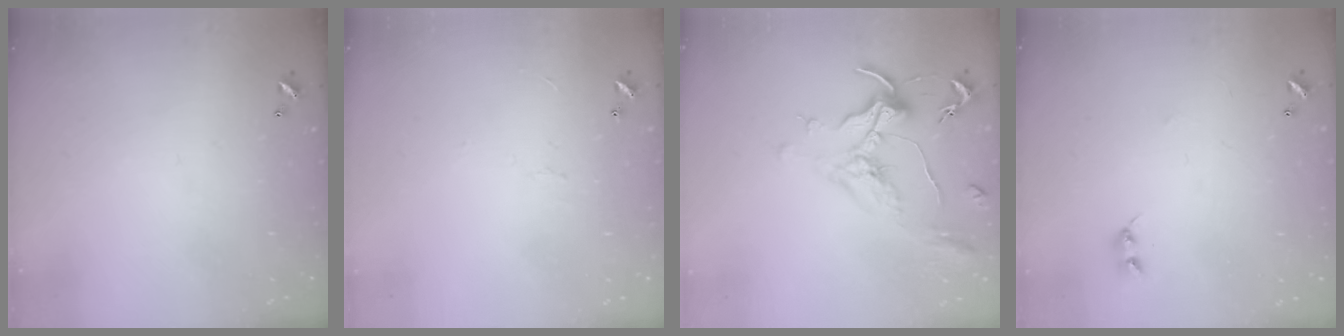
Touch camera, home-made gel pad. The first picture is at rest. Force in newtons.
{"total": 2.3, "press": 2.2, "slide": 0.6}
{"total": 1.8, "press": 1.5, "slide": 0.9}
{"total": 2.2, "press": 2.2, "slide": 0.4}